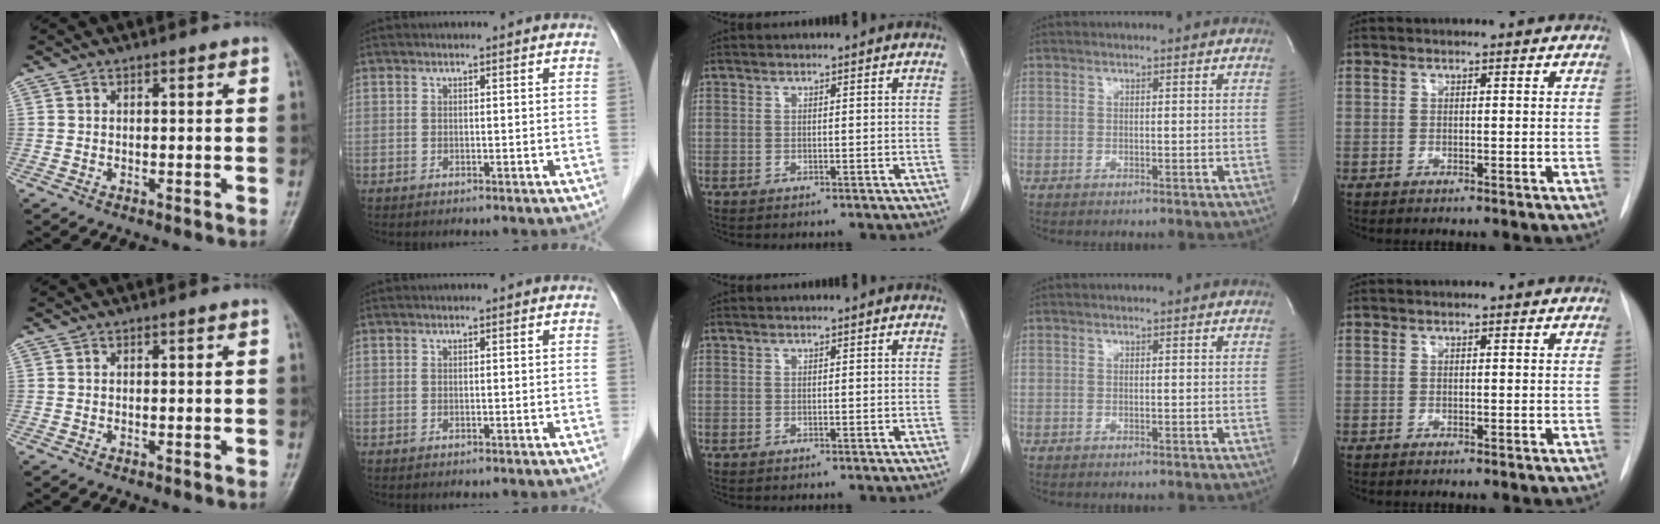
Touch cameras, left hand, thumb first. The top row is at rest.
{}